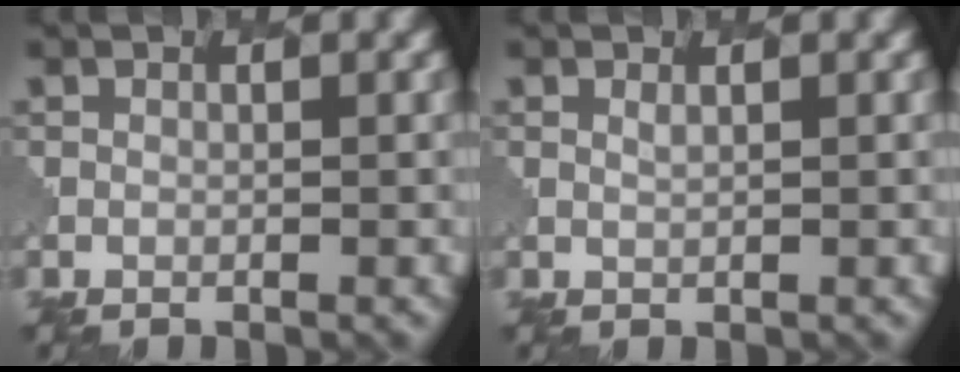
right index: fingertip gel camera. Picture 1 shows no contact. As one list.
[{"total": 0.7, "force": [0.7, 0.0, 0.0], "torque": [-0.002, -0.003, 0.016]}]